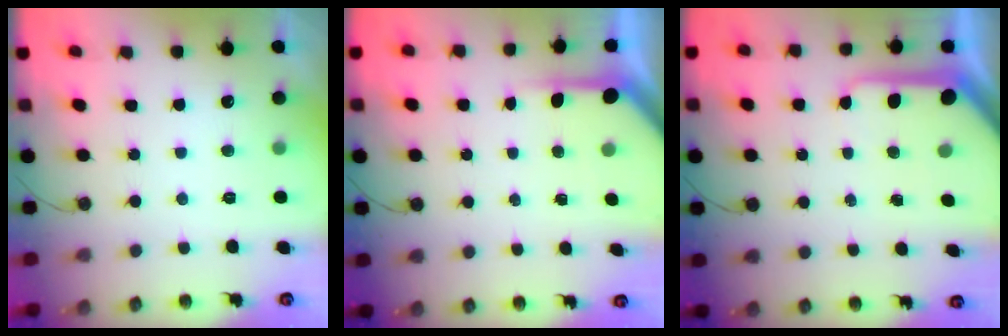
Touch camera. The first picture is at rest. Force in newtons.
{"total": 4.8, "press": 4.8, "slide": 0.2}
{"total": 9.7, "press": 9.7, "slide": 1.0}